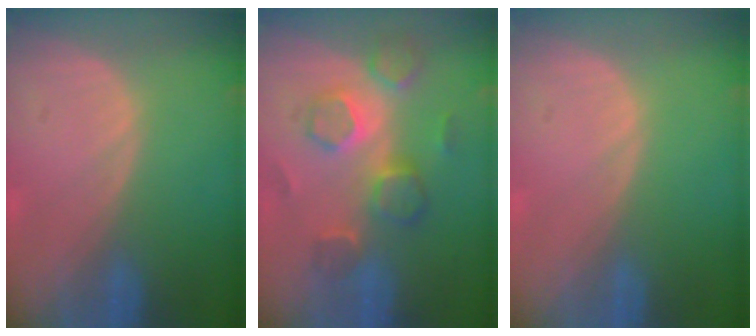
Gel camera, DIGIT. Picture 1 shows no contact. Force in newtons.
{"total": 9.0, "press": 7.8, "slide": 4.4}
{"total": 0.0}